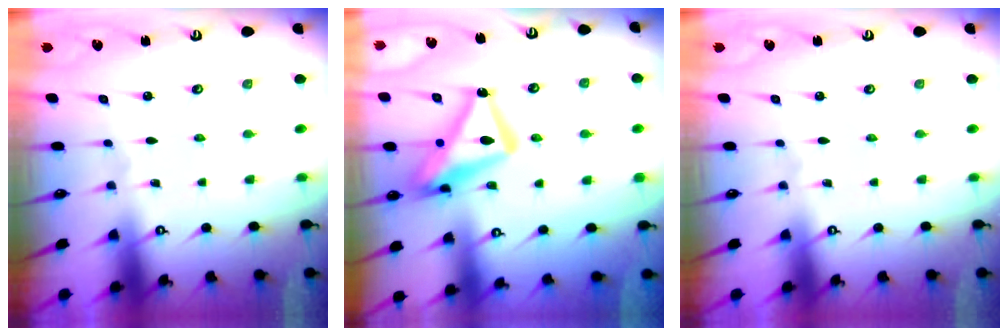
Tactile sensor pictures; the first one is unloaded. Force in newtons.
{"total": 17.2, "press": 17.1, "slide": 1.5}
{"total": 0.0}